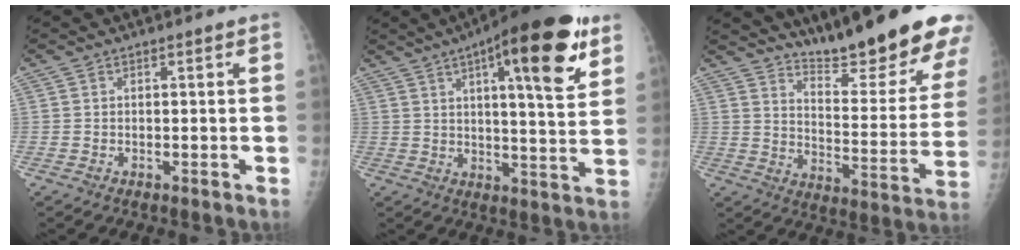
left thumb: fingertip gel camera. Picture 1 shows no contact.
{"total": 20.0, "force": [10.2, 5.2, 16.4], "torque": [-0.214, -0.031, 0.138]}
{"total": 22.5, "force": [18.4, 3.4, 12.5], "torque": [-0.150, -0.139, 0.257]}